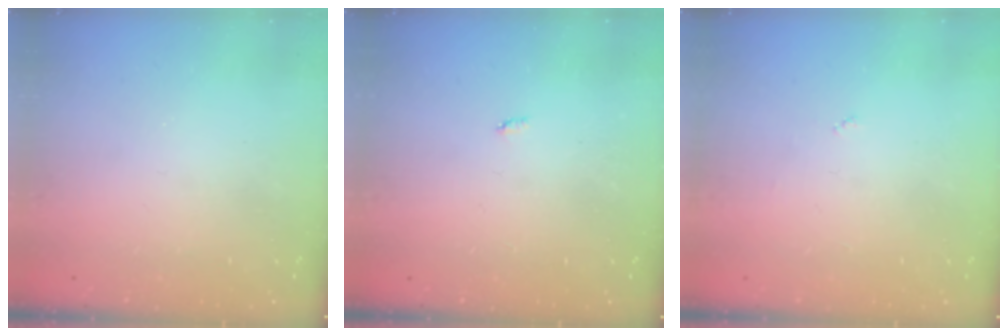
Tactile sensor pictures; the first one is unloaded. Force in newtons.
{"total": 2.1, "press": 2.1, "slide": 0.4}
{"total": 2.7, "press": 2.7, "slide": 0.4}